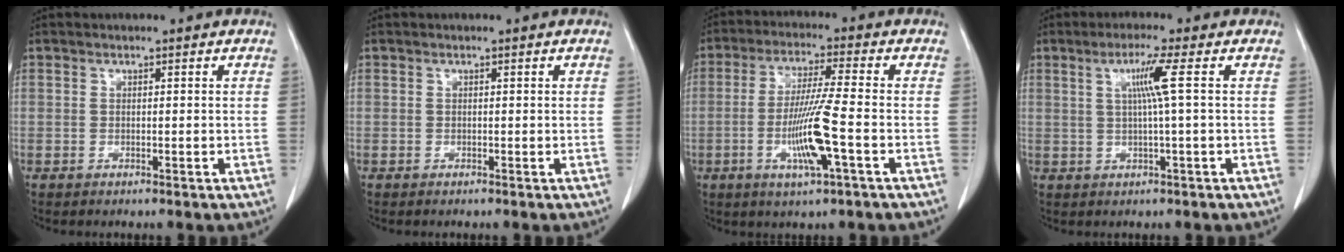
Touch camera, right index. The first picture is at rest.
{"total": 0.0}
{"total": 10.0, "force": [-2.9, -0.4, 9.6], "torque": [-0.188, -0.014, -0.056]}
{"total": 4.6, "force": [1.0, -1.2, 4.3], "torque": [-0.089, 0.002, 0.021]}